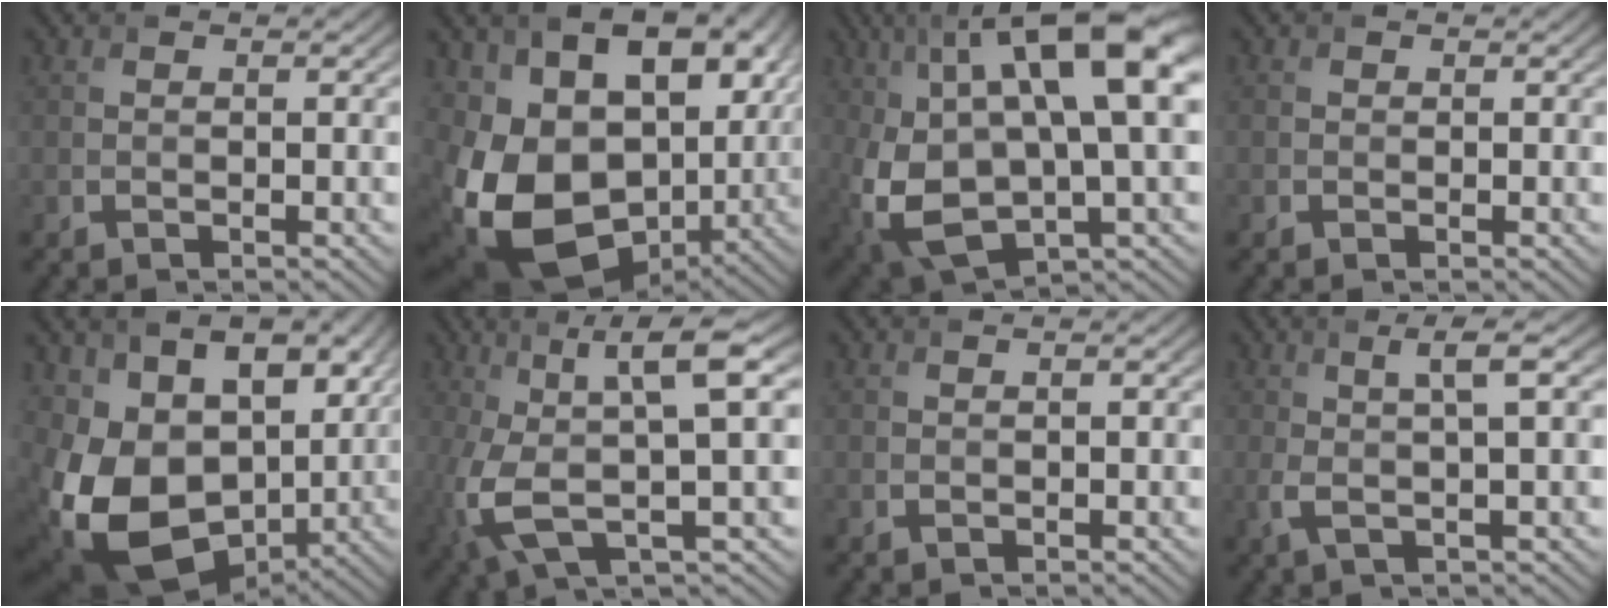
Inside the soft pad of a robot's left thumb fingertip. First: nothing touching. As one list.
[{"total": 19.7, "force": [-0.7, 13.7, 14.1], "torque": [-0.285, -0.062, 0.030]}, {"total": 19.6, "force": [3.1, 9.0, 17.1], "torque": [-0.332, 0.000, 0.067]}, {"total": 0.7, "force": [-0.1, 0.7, 0.0], "torque": [0.005, -0.005, -0.004]}, {"total": 17.2, "force": [-0.7, 12.2, 12.1], "torque": [-0.248, -0.049, 0.010]}, {"total": 11.2, "force": [0.2, 3.2, 10.7], "torque": [-0.216, -0.002, 0.002]}, {"total": 0.9, "force": [0.2, 0.4, 0.8], "torque": [-0.016, 0.001, 0.004]}, {"total": 5.1, "force": [1.0, 0.9, 4.9], "torque": [-0.098, 0.012, 0.016]}]